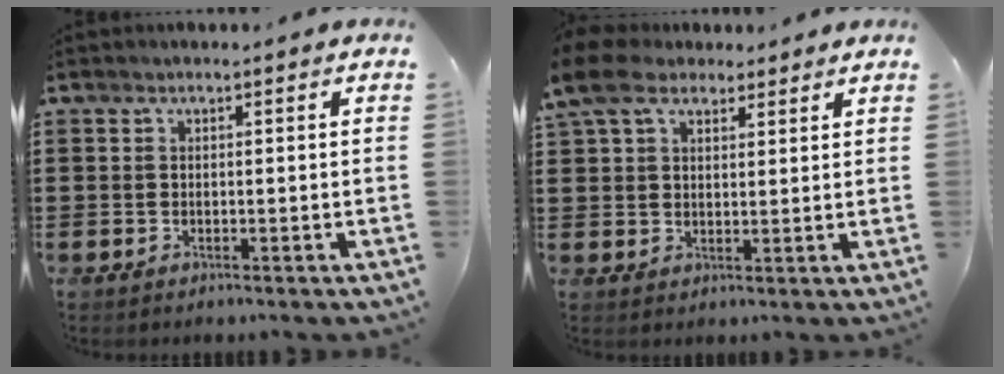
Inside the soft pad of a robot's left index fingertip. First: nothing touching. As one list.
[{"total": 7.5, "force": [5.3, 4.0, 3.5], "torque": [-0.089, -0.001, 0.097]}]